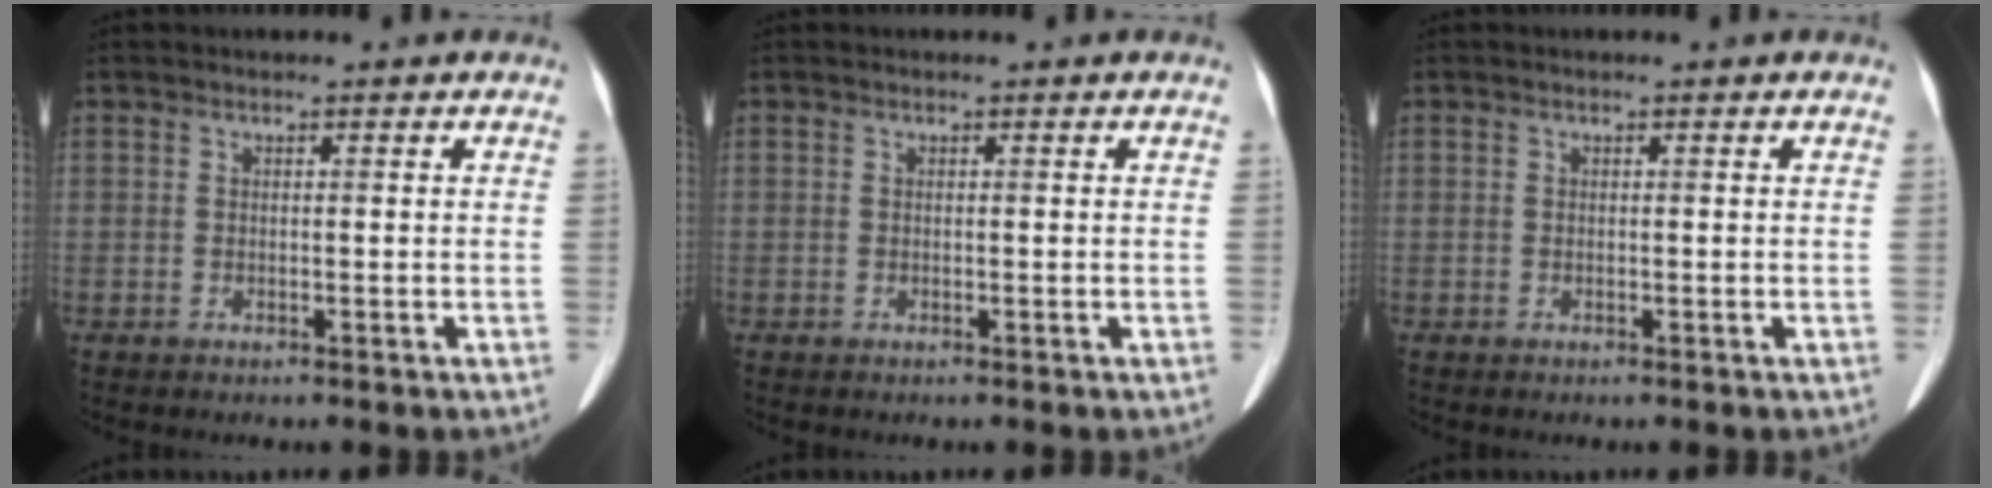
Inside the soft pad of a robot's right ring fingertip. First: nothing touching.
{"total": 0.0}
{"total": 0.0}